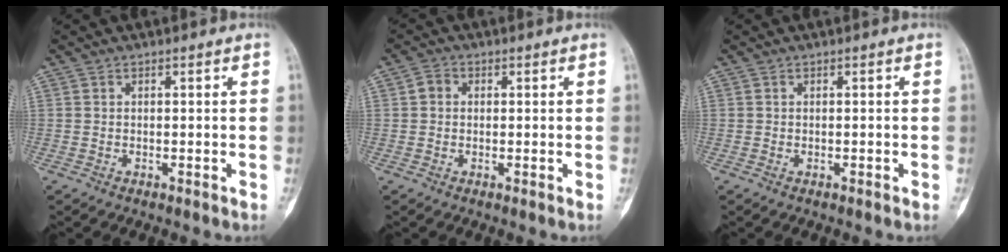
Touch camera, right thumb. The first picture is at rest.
{"total": 2.1, "force": [0.2, 1.9, 1.0], "torque": [-0.010, 0.006, 0.002]}
{"total": 0.0}